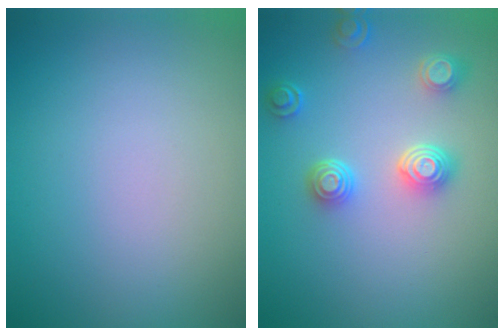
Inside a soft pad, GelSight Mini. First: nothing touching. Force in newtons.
{"total": 3.9, "press": 3.2, "slide": 2.3}